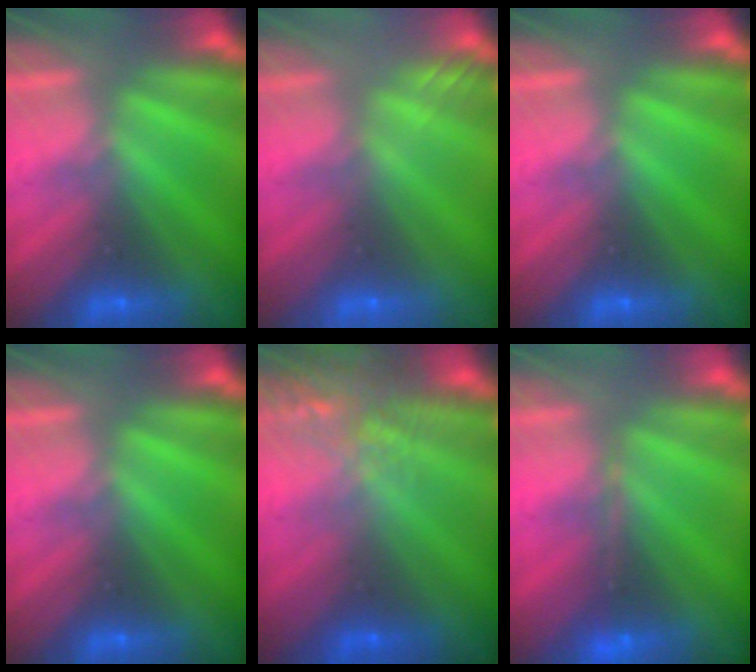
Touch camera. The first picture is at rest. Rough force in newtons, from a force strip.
{"total": 2.0}
{"total": 0.0}
{"total": 0.0}
{"total": 6.9}
{"total": 1.7}